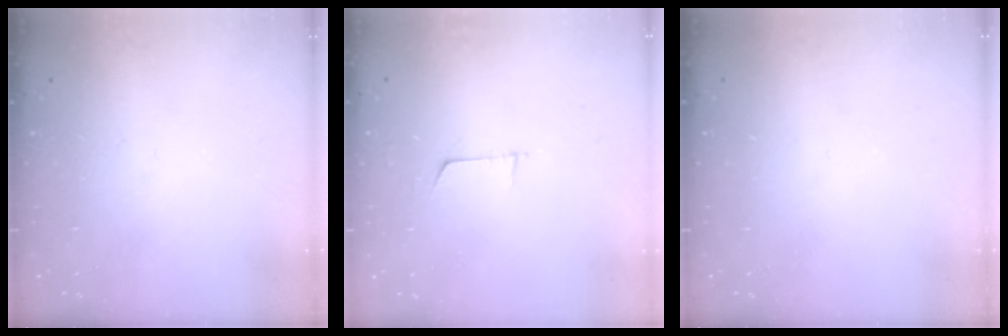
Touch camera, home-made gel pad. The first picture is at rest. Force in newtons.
{"total": 3.7, "press": 3.6, "slide": 0.4}
{"total": 0.0}